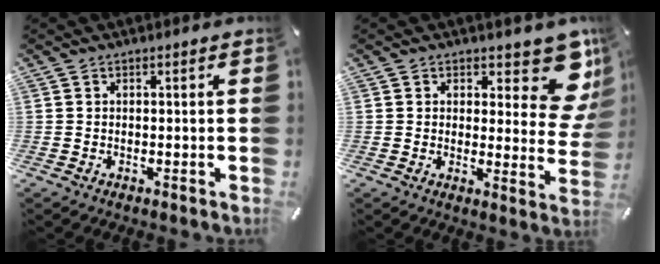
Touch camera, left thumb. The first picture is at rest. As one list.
[{"total": 11.5, "force": [7.1, 5.3, 7.3], "torque": [-0.066, -0.065, 0.124]}]